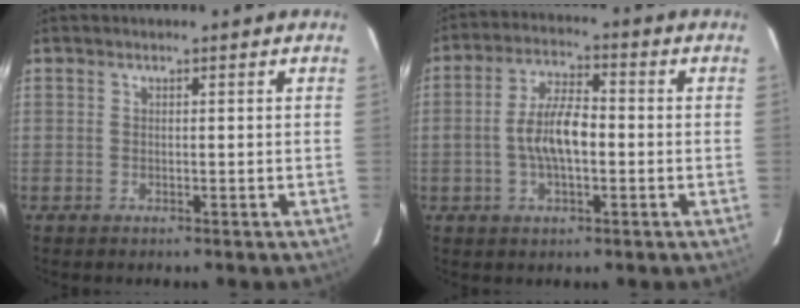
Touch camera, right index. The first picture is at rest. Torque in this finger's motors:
{"motor_torque": [0.62, -0.39, 0.61, 0.17]}